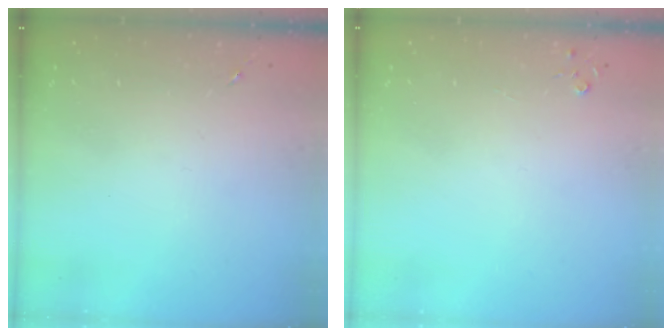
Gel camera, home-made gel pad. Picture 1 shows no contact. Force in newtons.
{"total": 2.7, "press": 2.7, "slide": 0.3}